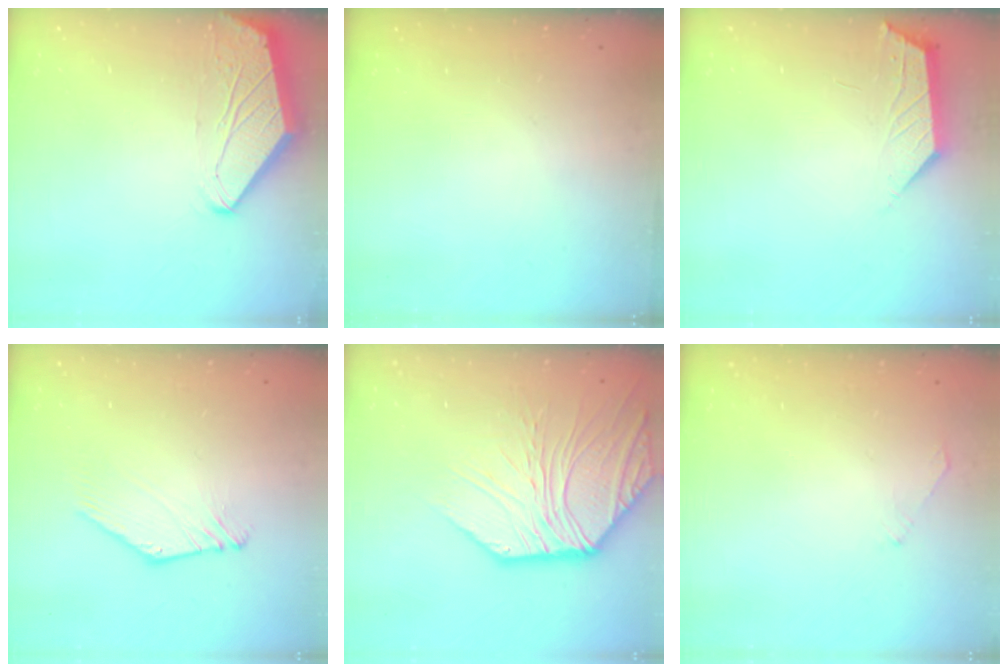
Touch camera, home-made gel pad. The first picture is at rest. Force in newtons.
{"total": 0.0}
{"total": 2.0, "press": 2.0, "slide": 0.4}
{"total": 2.2, "press": 2.2, "slide": 0.1}
{"total": 10.3, "press": 10.1, "slide": 1.8}
{"total": 1.8, "press": 1.8, "slide": 0.4}